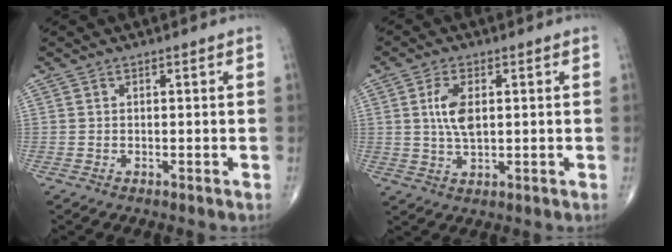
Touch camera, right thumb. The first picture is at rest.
{"total": 6.0, "force": [1.1, 2.9, 5.1], "torque": [-0.104, -0.004, 0.023]}